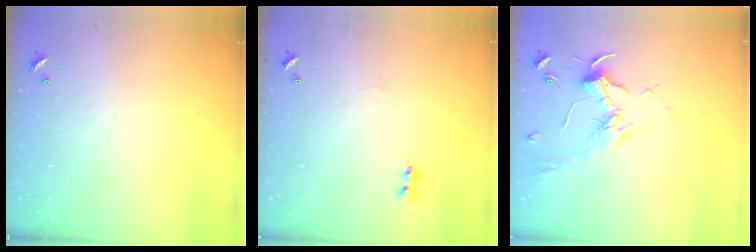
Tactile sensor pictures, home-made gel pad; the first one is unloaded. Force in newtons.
{"total": 2.2, "press": 2.1, "slide": 0.6}
{"total": 1.8, "press": 1.6, "slide": 0.7}